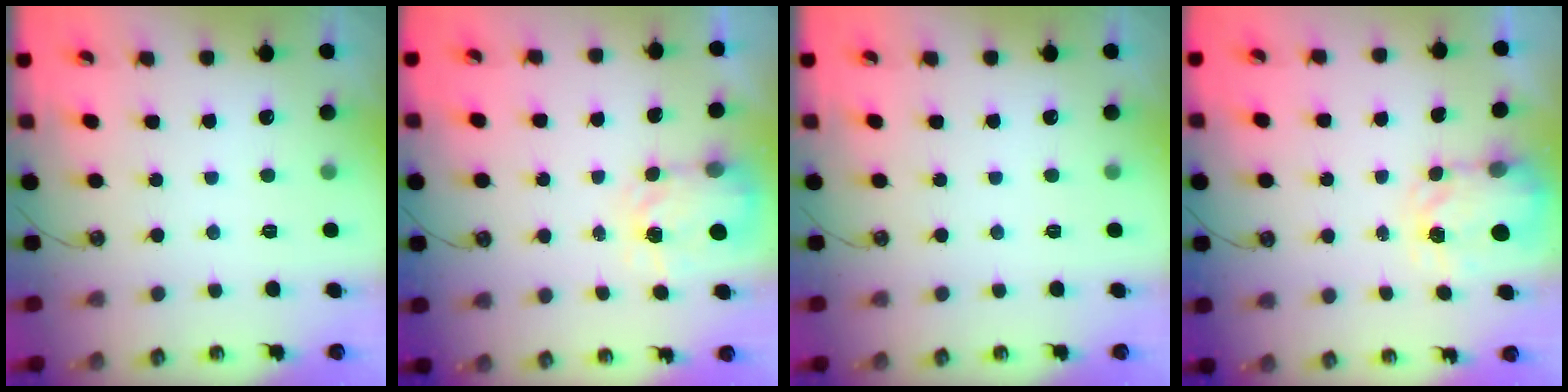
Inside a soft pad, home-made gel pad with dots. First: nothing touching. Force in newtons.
{"total": 3.8, "press": 3.8, "slide": 0.6}
{"total": 0.0}
{"total": 3.7, "press": 3.7, "slide": 0.5}